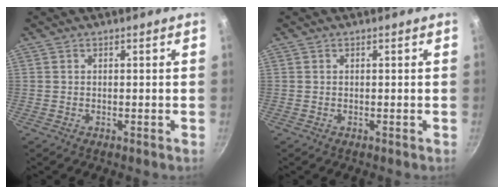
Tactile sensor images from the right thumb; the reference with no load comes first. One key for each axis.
{"total": 0.0}